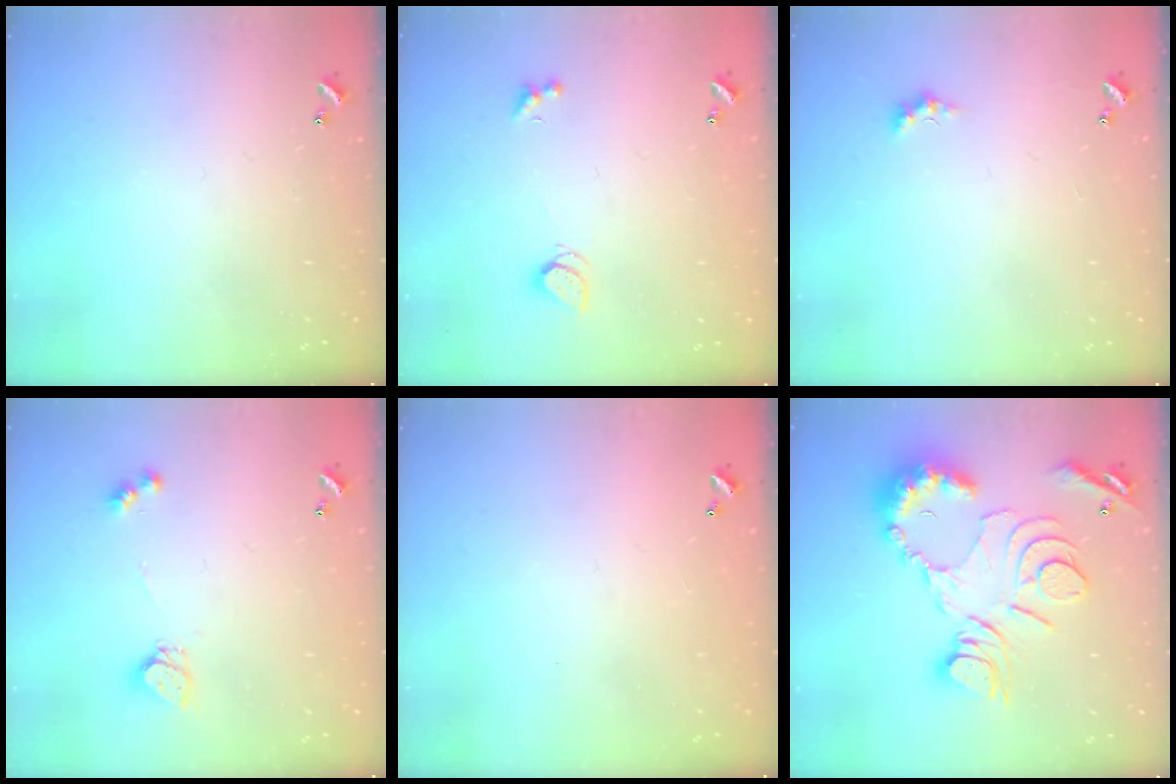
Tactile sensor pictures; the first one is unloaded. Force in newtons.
{"total": 1.3, "press": 1.3, "slide": 0.4}
{"total": 1.2, "press": 1.1, "slide": 0.5}
{"total": 6.3, "press": 6.3, "slide": 0.6}
{"total": 2.8, "press": 2.8, "slide": 0.1}
{"total": 18.4, "press": 18.3, "slide": 1.7}